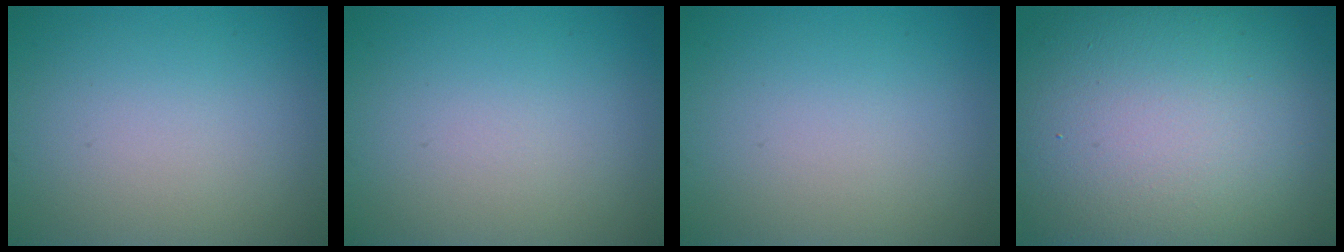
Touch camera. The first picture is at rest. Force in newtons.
{"total": 0.0}
{"total": 0.0}
{"total": 18.0, "press": 18.0, "slide": 0.8}